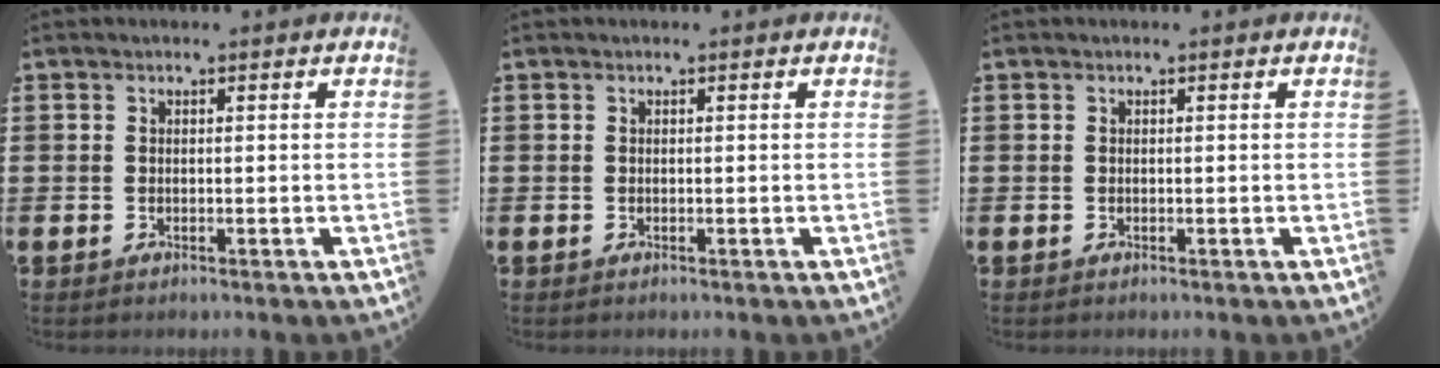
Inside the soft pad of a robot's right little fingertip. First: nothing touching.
{"total": 0.0}
{"total": 0.0}